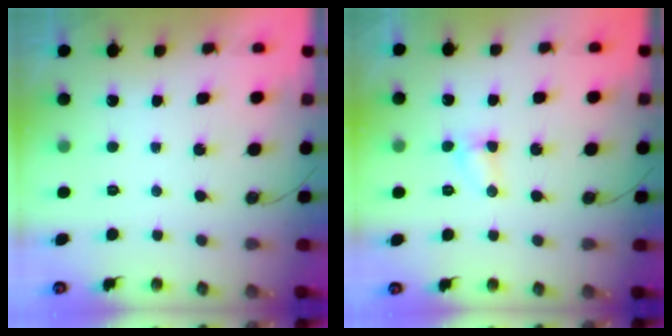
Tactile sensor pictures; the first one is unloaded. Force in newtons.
{"total": 3.7, "press": 3.6, "slide": 1.0}